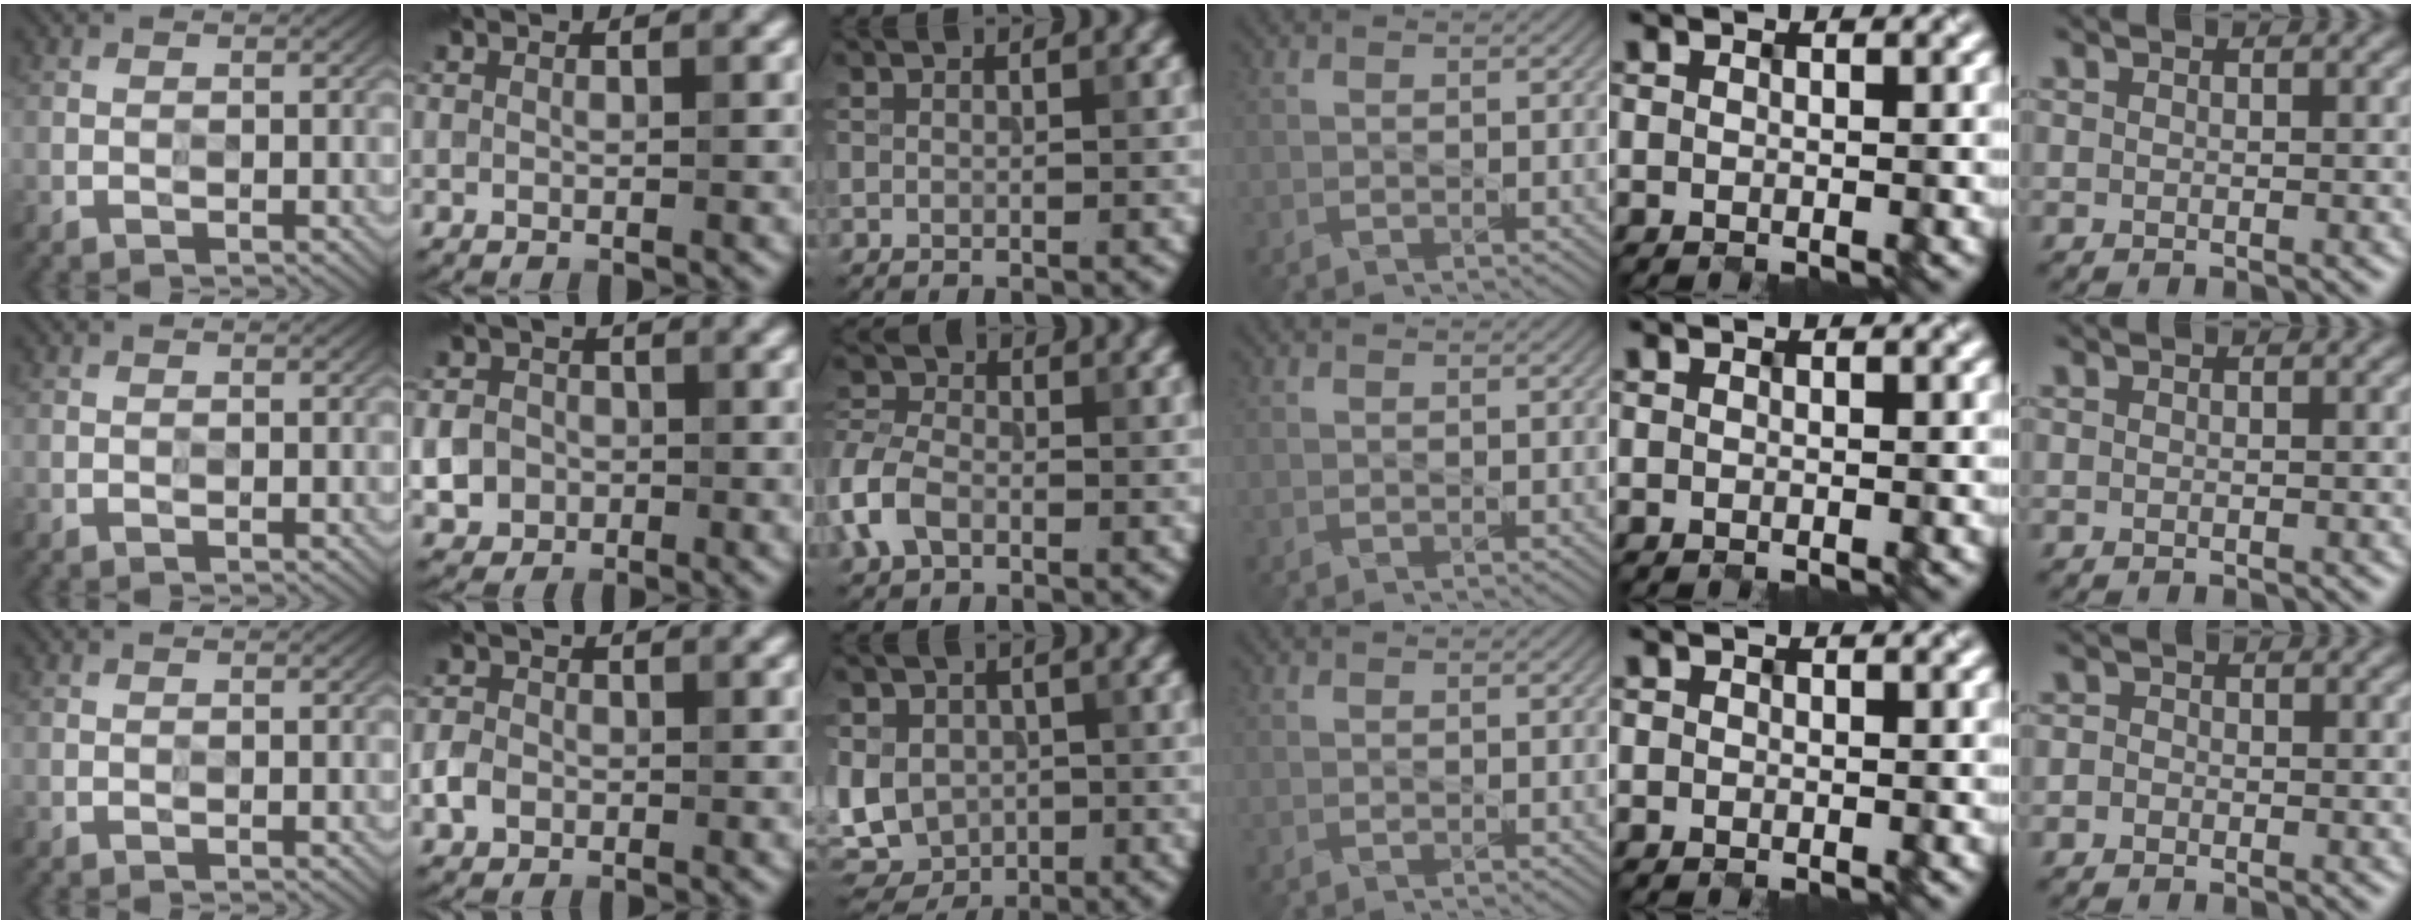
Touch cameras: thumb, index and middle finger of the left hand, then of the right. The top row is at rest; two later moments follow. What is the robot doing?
{"motion": "wipe", "object": "paper plate"}